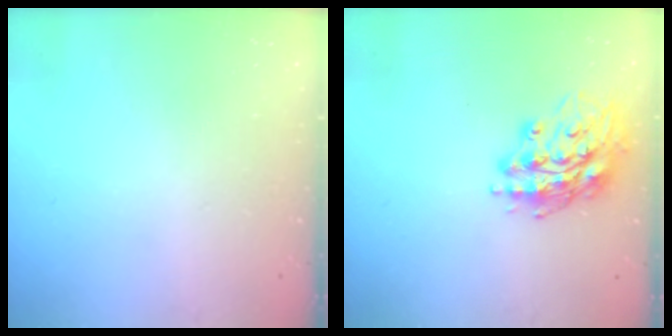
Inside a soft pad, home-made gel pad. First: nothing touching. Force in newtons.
{"total": 16.0, "press": 16.0, "slide": 1.4}